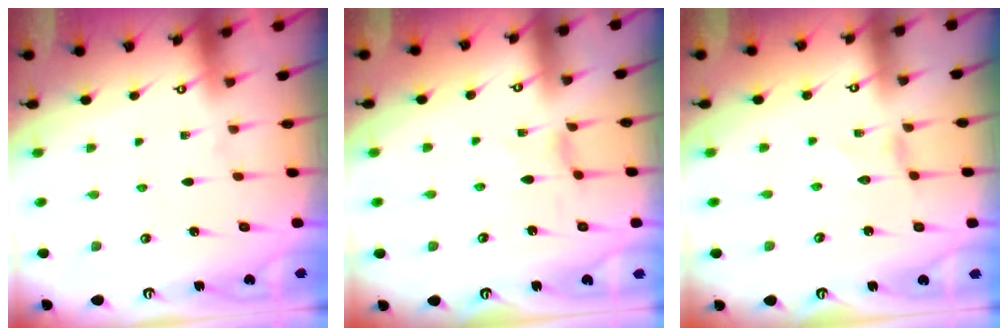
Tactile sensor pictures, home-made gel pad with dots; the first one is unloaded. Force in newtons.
{"total": 1.1, "press": 1.1, "slide": 0.2}
{"total": 0.0}